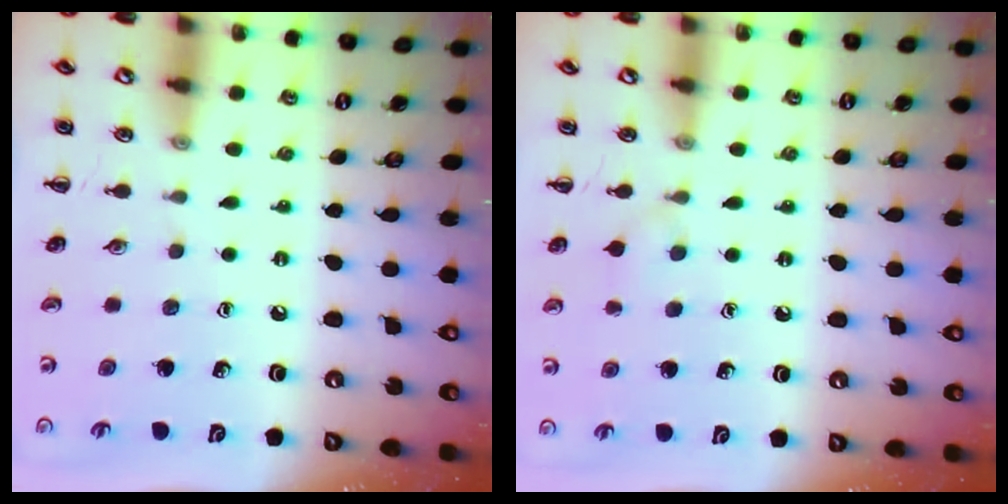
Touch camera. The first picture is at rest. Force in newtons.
{"total": 5.7, "press": 5.4, "slide": 1.8}